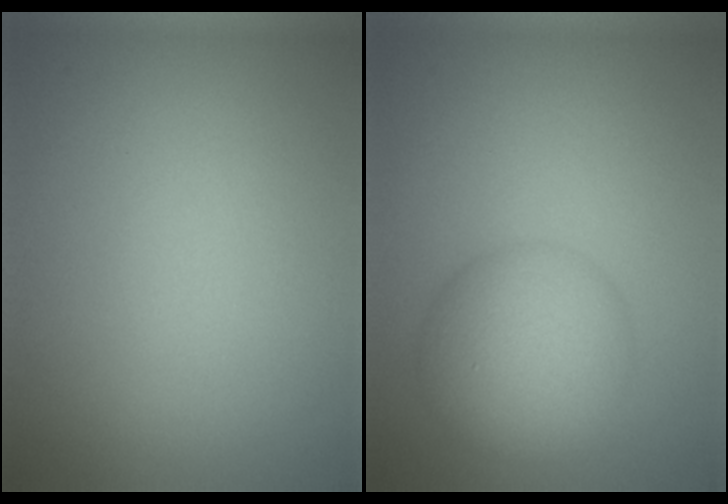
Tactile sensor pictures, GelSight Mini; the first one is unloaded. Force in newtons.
{"total": 5.9, "press": 5.8, "slide": 0.2}